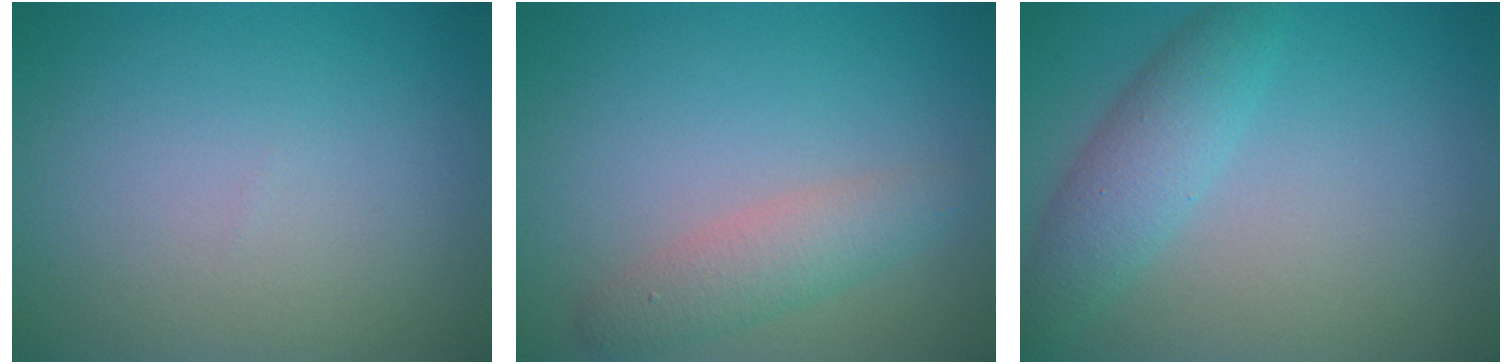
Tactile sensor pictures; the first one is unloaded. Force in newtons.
{"total": 2.8, "press": 2.8, "slide": 0.1}
{"total": 3.6, "press": 3.6, "slide": 0.0}